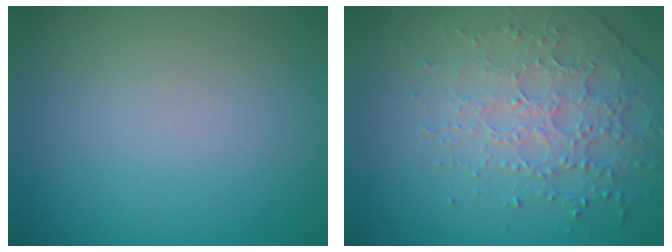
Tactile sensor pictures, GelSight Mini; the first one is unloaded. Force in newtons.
{"total": 3.7, "press": 3.6, "slide": 1.1}